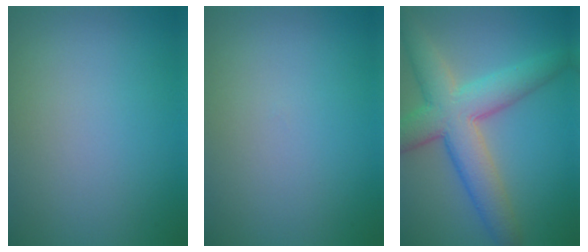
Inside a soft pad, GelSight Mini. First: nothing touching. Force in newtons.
{"total": 0.0}
{"total": 7.7, "press": 7.7, "slide": 0.4}